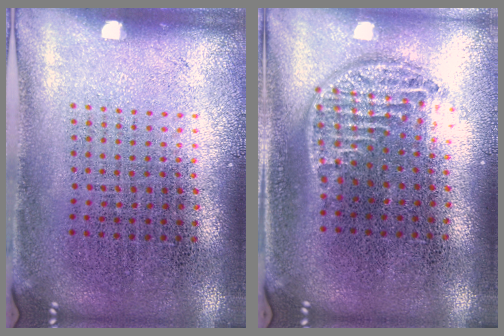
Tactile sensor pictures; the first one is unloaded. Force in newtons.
{"total": 1.4, "press": 1.2, "slide": 0.7}